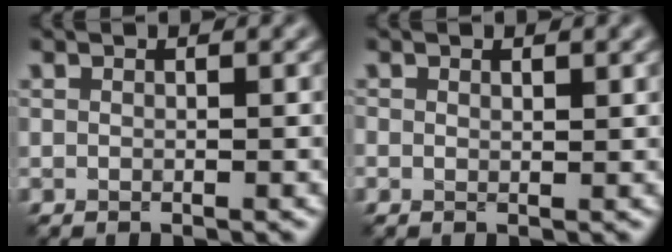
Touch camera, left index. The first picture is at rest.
{"total": 0.8, "force": [0.4, 0.4, 0.5], "torque": [-0.007, 0.001, 0.008]}